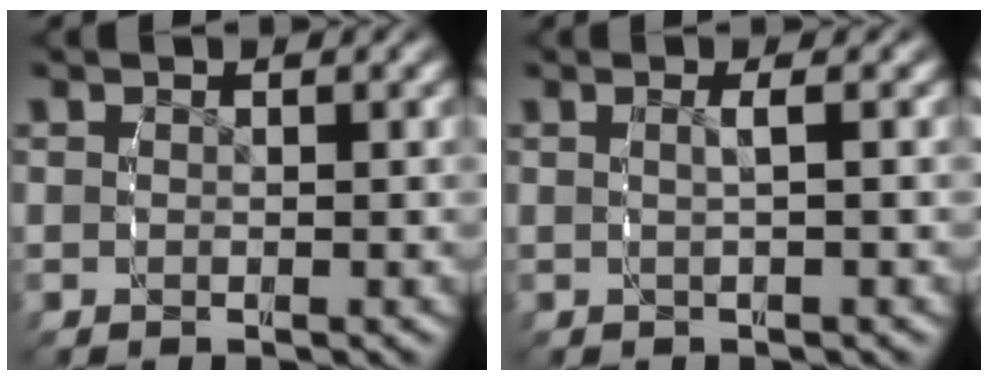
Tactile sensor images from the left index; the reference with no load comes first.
{"total": 1.1, "force": [0.1, 0.1, 1.1], "torque": [-0.022, 0.000, 0.000]}